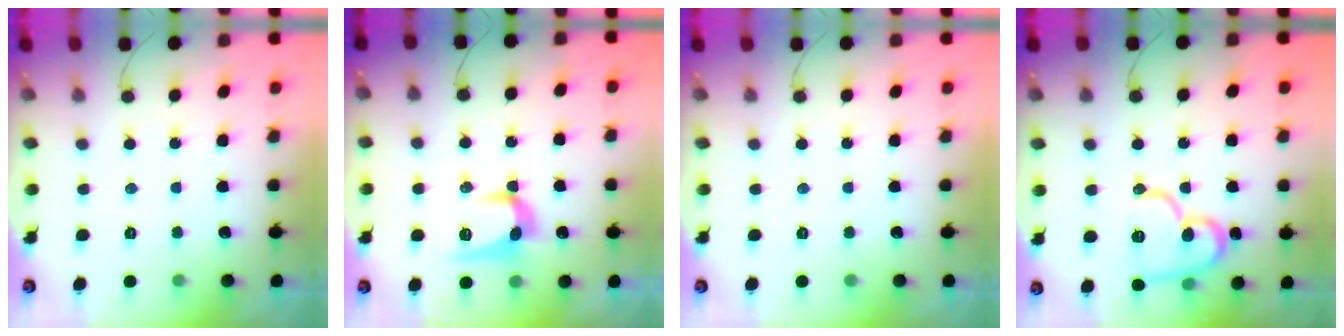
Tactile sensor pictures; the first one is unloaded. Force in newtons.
{"total": 11.1, "press": 11.1, "slide": 0.6}
{"total": 0.0}
{"total": 15.7, "press": 15.6, "slide": 1.6}